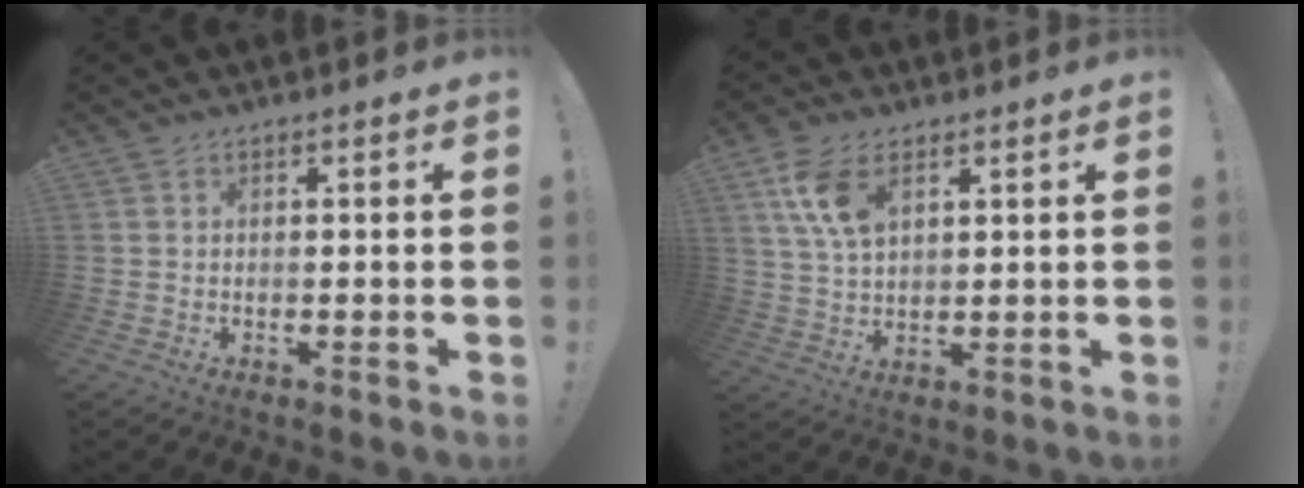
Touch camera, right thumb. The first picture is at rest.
{"total": 10.0, "force": [4.8, 5.5, 6.8], "torque": [-0.137, -0.012, 0.090]}